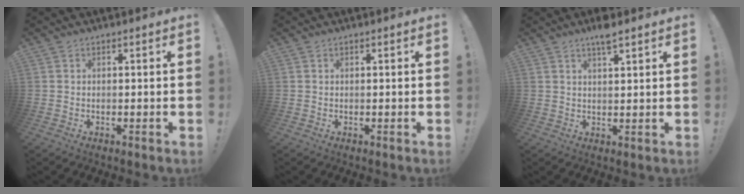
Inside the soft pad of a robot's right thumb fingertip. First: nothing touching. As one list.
[{"total": 0.0}, {"total": 4.2, "force": [3.1, 0.3, 2.9], "torque": [-0.048, -0.013, 0.050]}]